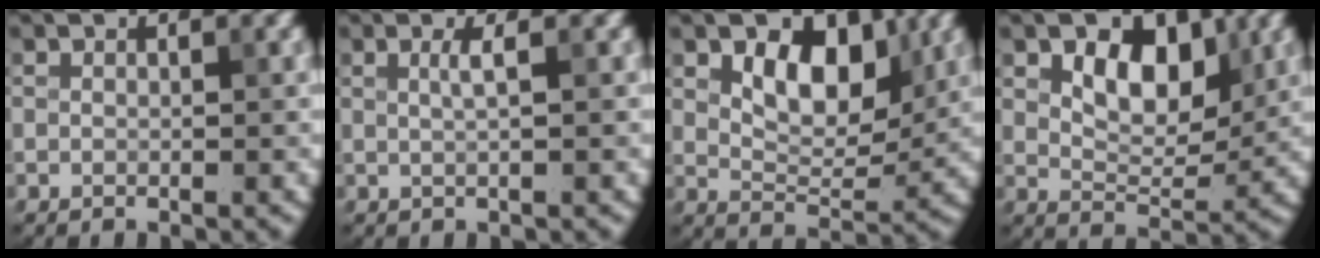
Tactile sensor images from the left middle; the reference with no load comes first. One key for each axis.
{"total": 1.5, "fx": 0.4, "fy": 0.4, "fz": 1.4, "tx": -0.025, "ty": 0.002, "tz": 0.003}
{"total": 5.9, "fx": 2.3, "fy": 3.5, "fz": 4.2, "tx": -0.067, "ty": -0.007, "tz": 0.034}
{"total": 5.5, "fx": 2.1, "fy": 3.3, "fz": 3.9, "tx": -0.063, "ty": -0.006, "tz": 0.030}